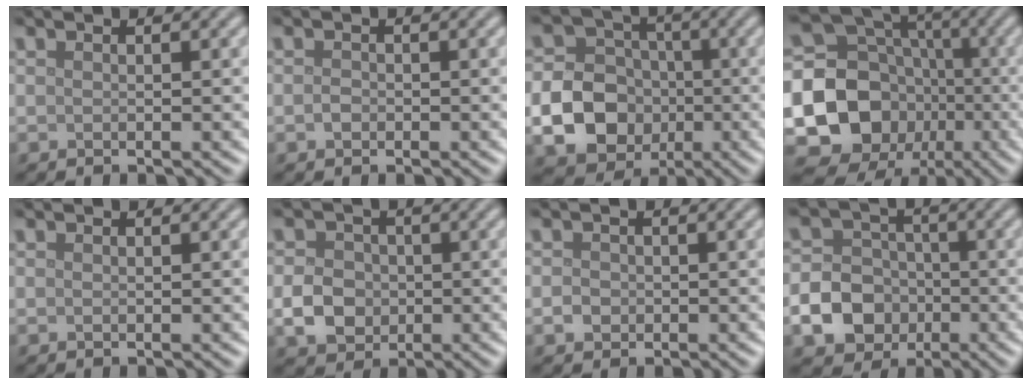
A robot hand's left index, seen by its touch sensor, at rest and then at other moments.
{"total": 0.8, "force": [-0.3, 0.6, 0.4], "torque": [-0.009, -0.001, -0.008]}
{"total": 12.2, "force": [-2.9, 11.0, 4.5], "torque": [-0.101, -0.034, -0.065]}
{"total": 14.8, "force": [-3.4, 13.2, 5.9], "torque": [-0.134, -0.002, -0.077]}
{"total": 0.0}
{"total": 3.5, "force": [-0.6, 3.0, 1.7], "torque": [-0.029, 0.002, -0.017]}
{"total": 1.2, "force": [-0.3, 1.1, 0.4], "torque": [-0.004, -0.001, -0.010]}
{"total": 8.5, "force": [-2.8, 7.4, 2.9], "torque": [-0.047, -0.012, -0.075]}